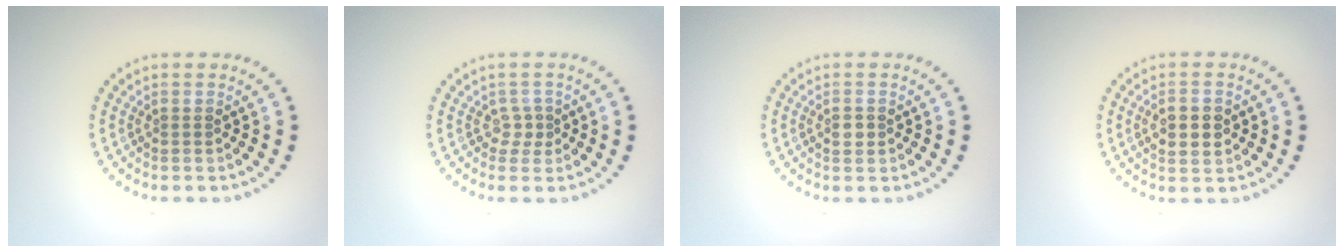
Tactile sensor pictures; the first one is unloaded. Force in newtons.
{"total": 1.1, "press": 0.8, "slide": 0.8}
{"total": 1.4, "press": 1.4, "slide": 0.2}
{"total": 3.1, "press": 3.1, "slide": 0.1}